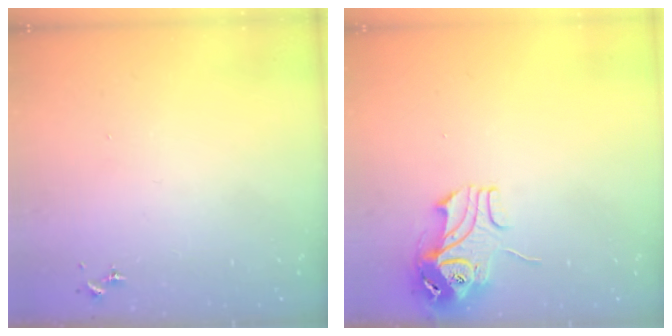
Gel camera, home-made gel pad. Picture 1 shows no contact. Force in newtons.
{"total": 10.9, "press": 10.9, "slide": 1.1}